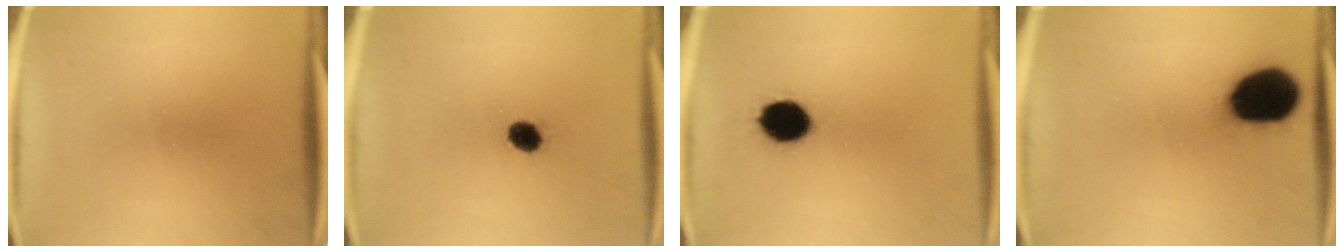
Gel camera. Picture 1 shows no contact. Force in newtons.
{"total": 4.4}
{"total": 10.9}
{"total": 18.8}